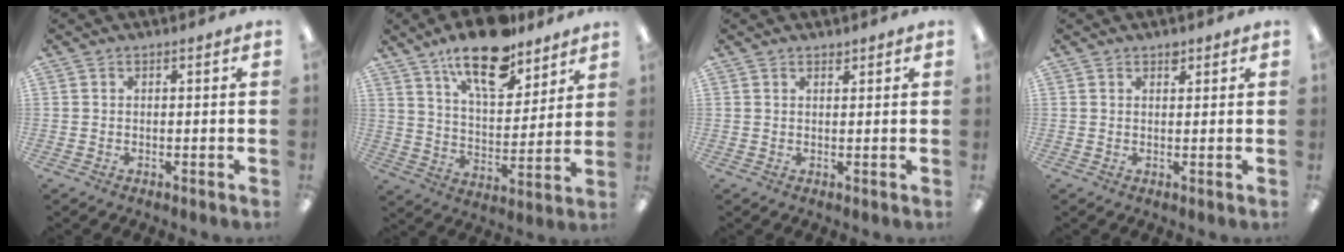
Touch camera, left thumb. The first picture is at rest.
{"total": 17.4, "force": [12.9, 6.8, 9.5], "torque": [-0.155, -0.069, 0.221]}
{"total": 1.1, "force": [1.0, 0.3, 0.2], "torque": [-0.005, -0.002, 0.020]}
{"total": 1.7, "force": [1.3, 0.9, 0.7], "torque": [0.002, -0.006, 0.020]}